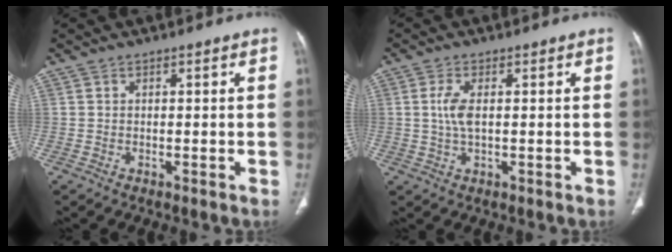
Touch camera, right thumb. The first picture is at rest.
{"total": 4.1, "force": [0.5, 1.6, 3.8], "torque": [-0.093, 0.001, 0.011]}